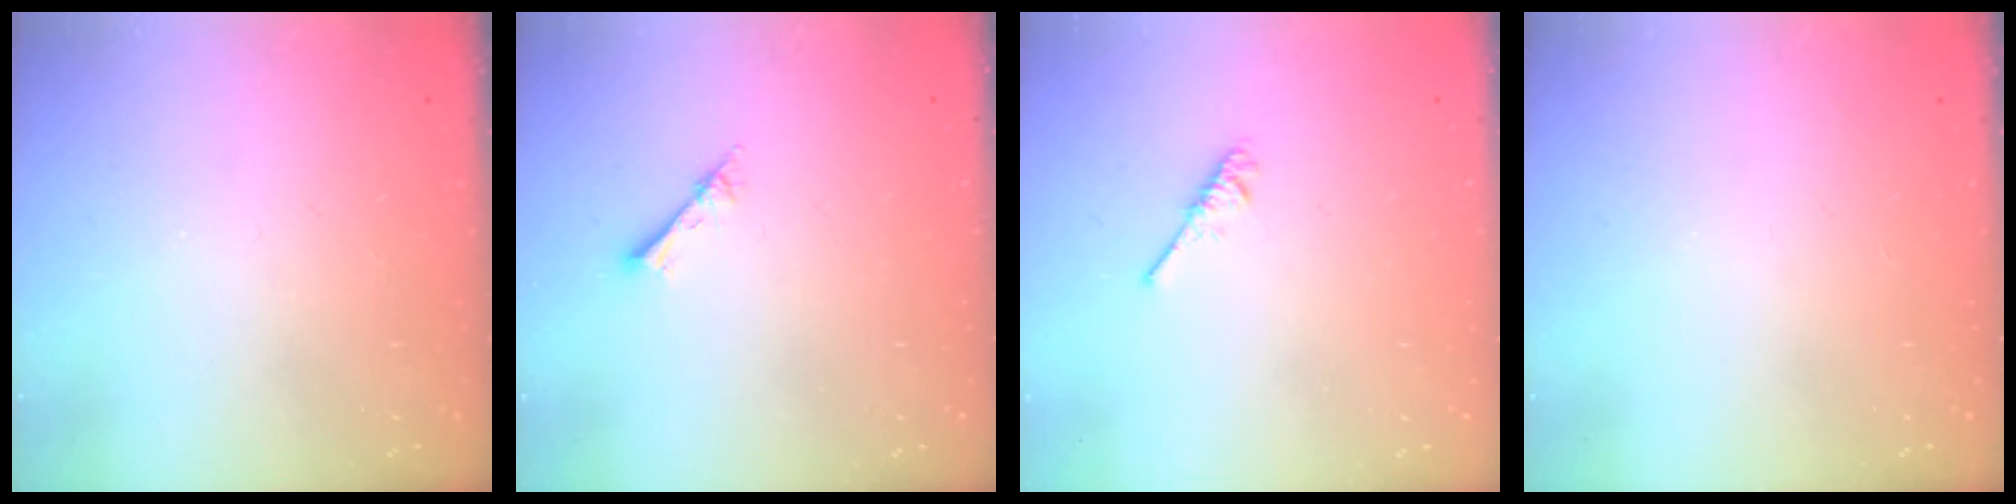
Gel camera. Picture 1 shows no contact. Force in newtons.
{"total": 2.4, "press": 2.4, "slide": 0.3}
{"total": 1.9, "press": 1.9, "slide": 0.4}
{"total": 0.0}